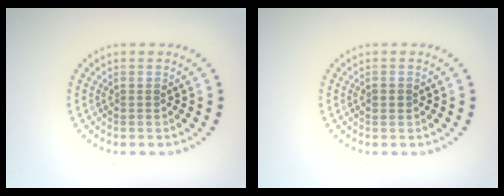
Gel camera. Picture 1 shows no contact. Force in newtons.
{"total": 1.0, "press": 1.0, "slide": 0.1}